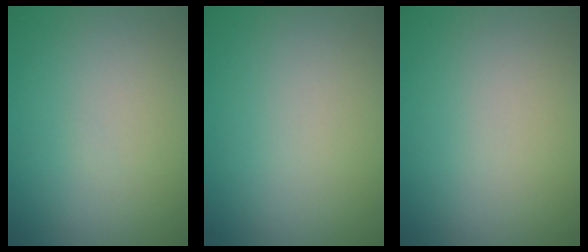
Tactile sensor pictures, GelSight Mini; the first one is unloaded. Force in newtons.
{"total": 0.0}
{"total": 0.0}